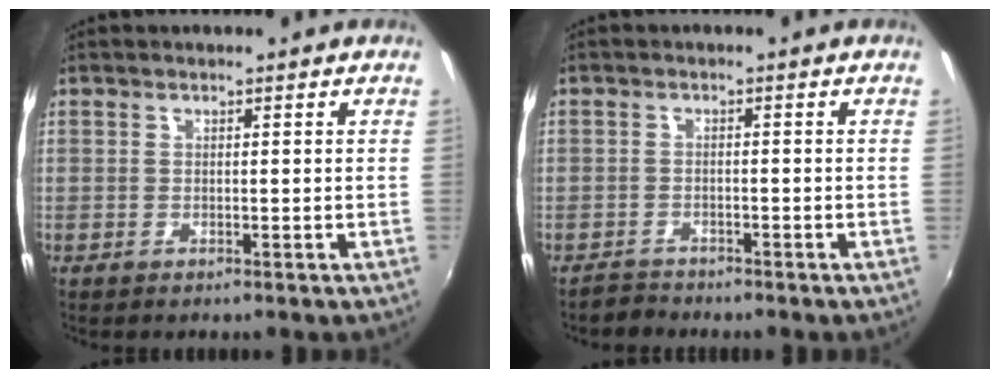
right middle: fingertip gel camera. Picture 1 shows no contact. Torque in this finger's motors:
{"motor_torque": [-0.29, -0.52, -0.62, -0.17]}